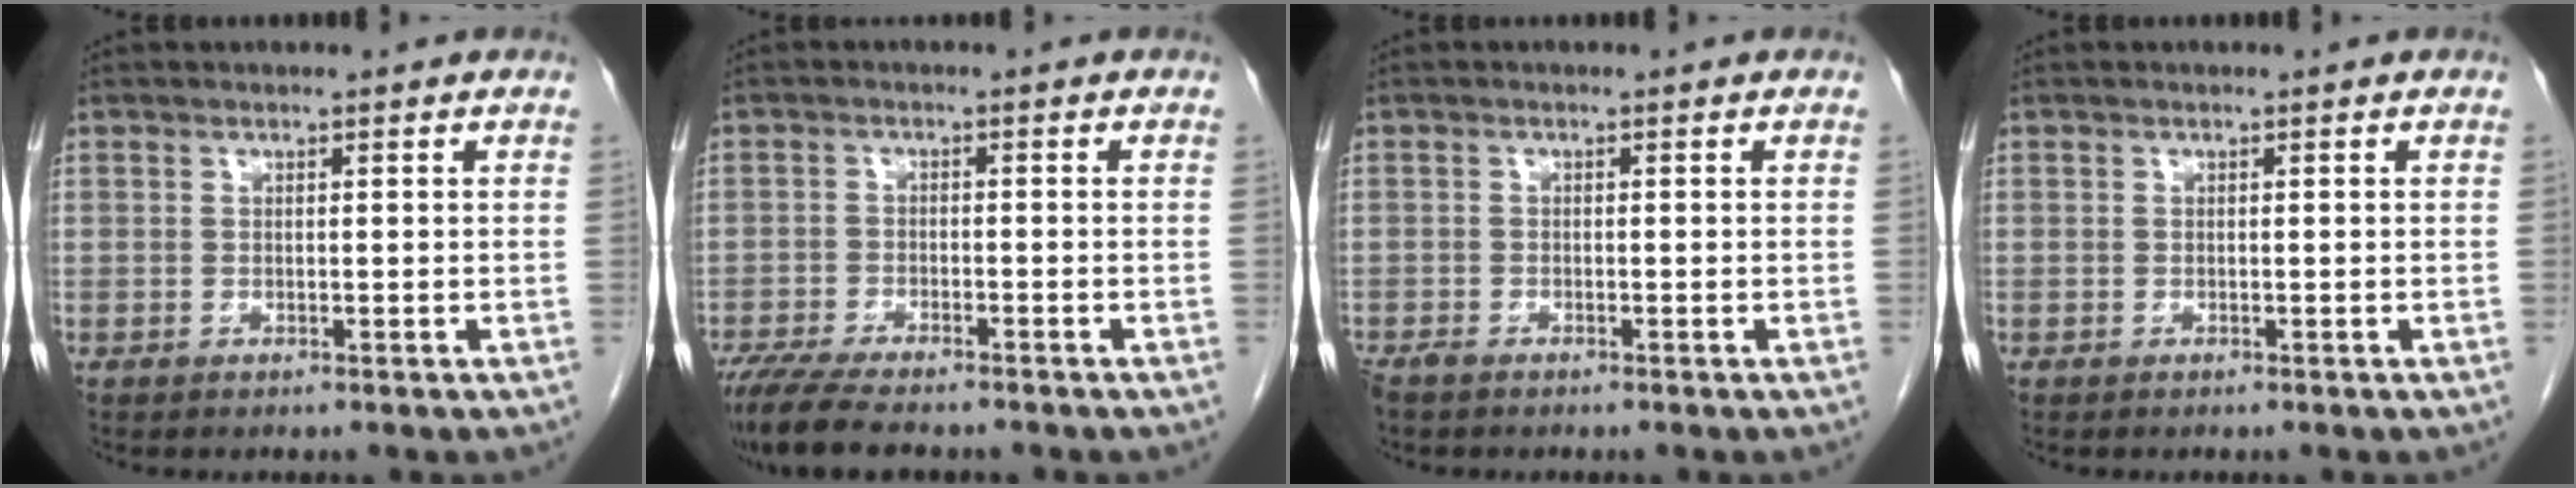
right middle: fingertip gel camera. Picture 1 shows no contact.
{"total": 10.1, "force": [-8.4, 1.9, 5.2], "torque": [-0.089, -0.020, -0.137]}
{"total": 2.0, "force": [-1.6, 0.6, 0.9], "torque": [-0.020, -0.006, -0.025]}
{"total": 0.0}